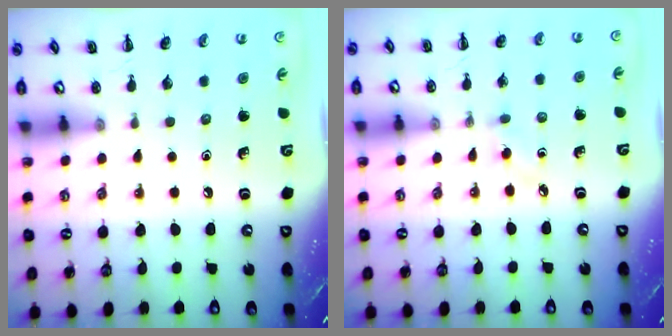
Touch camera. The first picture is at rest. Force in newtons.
{"total": 3.0, "press": 2.7, "slide": 1.3}